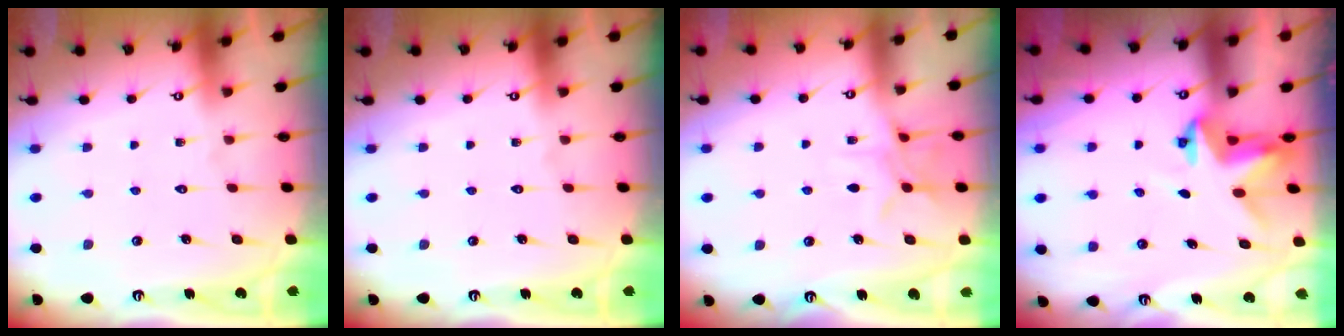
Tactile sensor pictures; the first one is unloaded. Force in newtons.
{"total": 0.0}
{"total": 7.1, "press": 7.0, "slide": 0.6}
{"total": 3.4, "press": 3.3, "slide": 0.3}